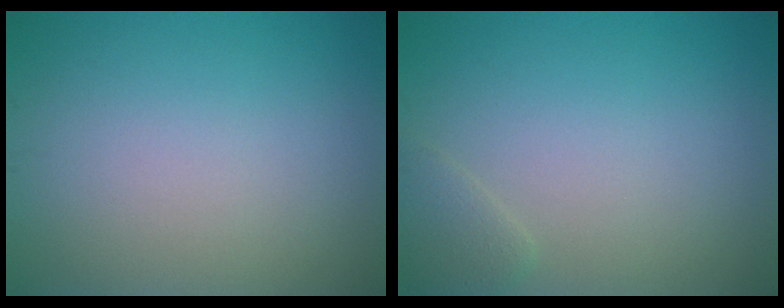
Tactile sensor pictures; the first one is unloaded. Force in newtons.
{"total": 1.3, "press": 1.3, "slide": 0.2}